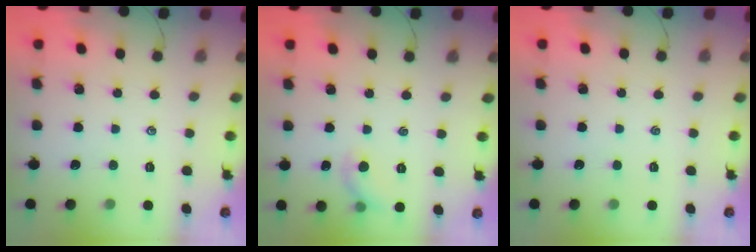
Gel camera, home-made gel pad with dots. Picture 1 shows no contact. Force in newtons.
{"total": 5.6, "press": 5.5, "slide": 1.0}
{"total": 0.0}